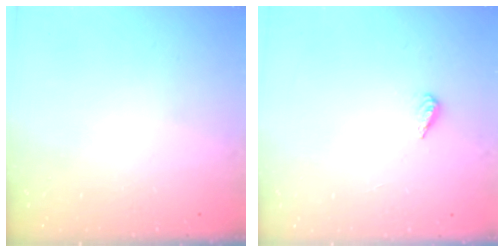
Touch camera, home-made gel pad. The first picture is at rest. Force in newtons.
{"total": 2.1, "press": 1.9, "slide": 0.8}